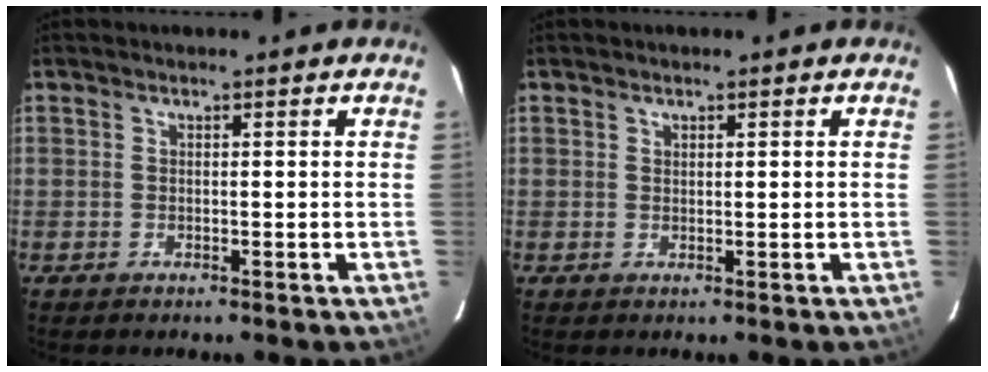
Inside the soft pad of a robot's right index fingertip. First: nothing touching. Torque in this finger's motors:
{"motor_torque": [-0.21, -0.03, -0.05, 0.00]}